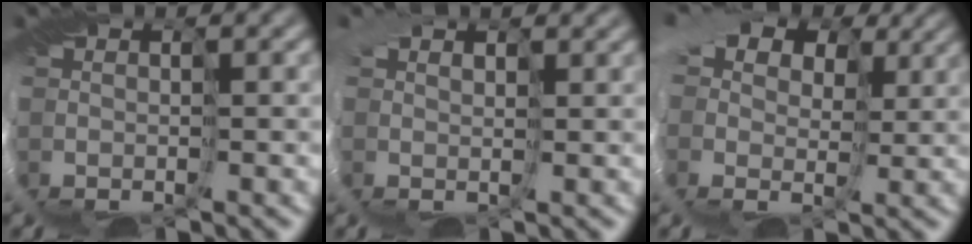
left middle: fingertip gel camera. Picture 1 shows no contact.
{"total": 2.8, "force": [2.5, 1.3, 0.5], "torque": [-0.025, 0.014, 0.030]}
{"total": 12.9, "force": [5.8, 9.1, 7.2], "torque": [-0.167, 0.039, 0.074]}